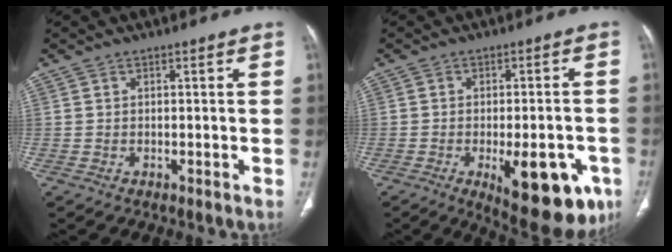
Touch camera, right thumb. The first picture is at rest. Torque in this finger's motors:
{"motor_torque": [2.08, 2.39, 0.78, -0.86, 0.37]}